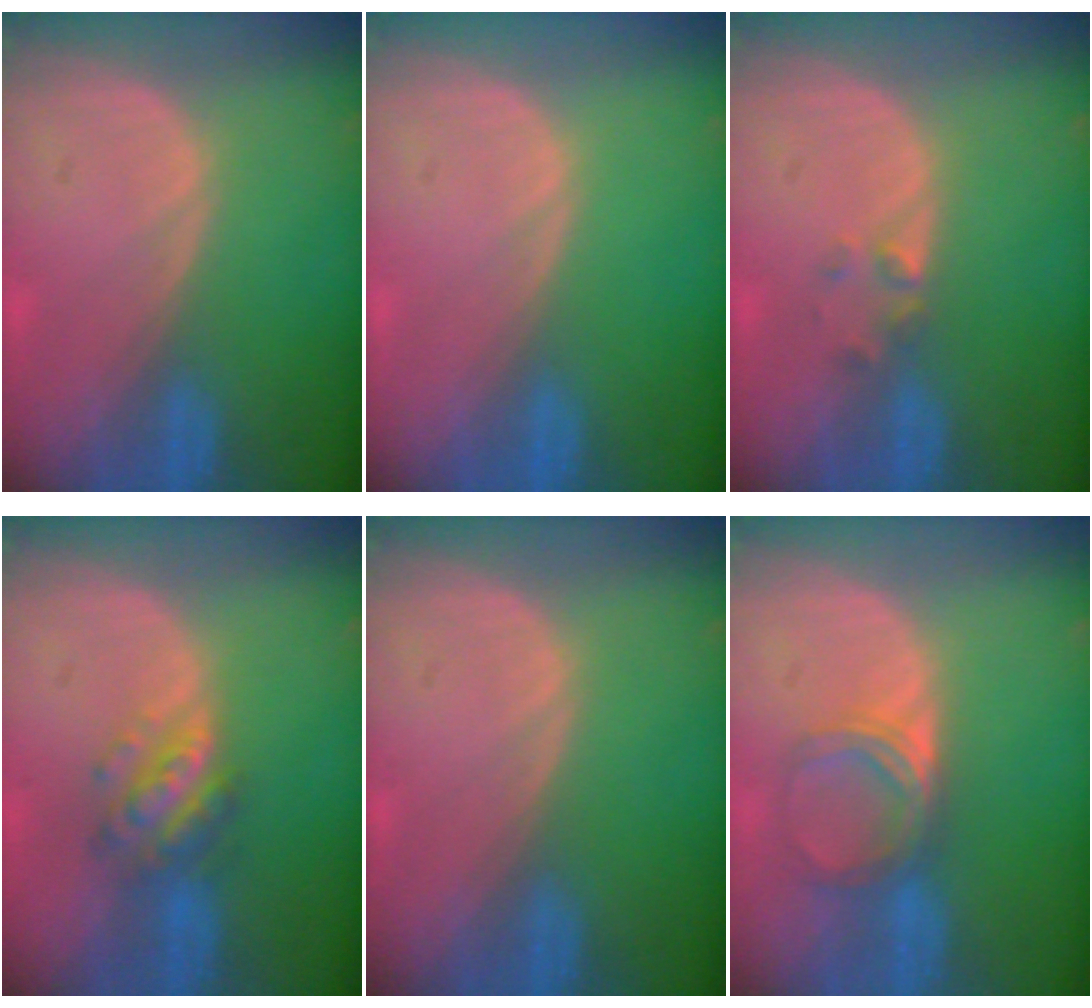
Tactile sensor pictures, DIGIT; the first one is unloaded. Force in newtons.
{"total": 0.0}
{"total": 1.6, "press": 1.4, "slide": 0.9}
{"total": 5.9, "press": 5.2, "slide": 2.8}
{"total": 0.0}
{"total": 5.1, "press": 4.5, "slide": 2.3}